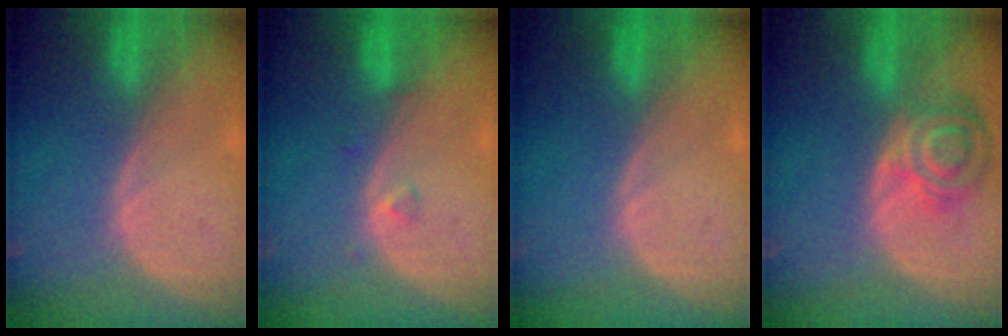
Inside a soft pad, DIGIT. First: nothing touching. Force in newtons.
{"total": 1.2, "press": 1.2, "slide": 0.1}
{"total": 0.0}
{"total": 8.0, "press": 7.1, "slide": 3.8}